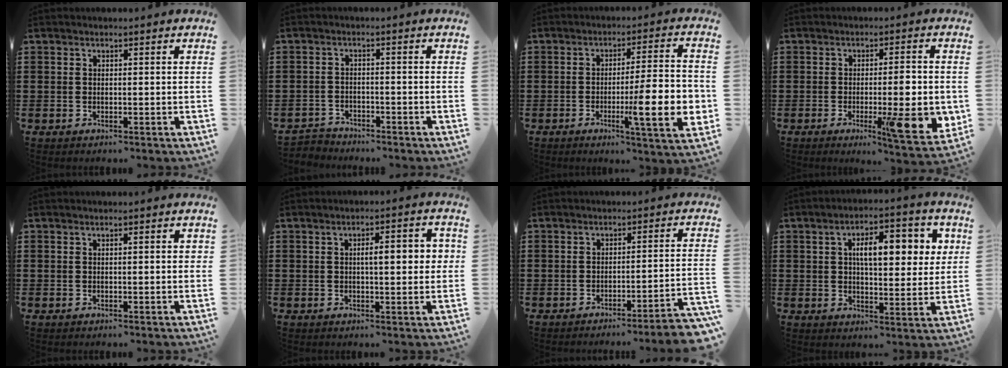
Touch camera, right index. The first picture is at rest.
{"total": 2.4, "force": [-2.3, 0.5, -0.2], "torque": [-0.004, 0.001, -0.052]}
{"total": 11.9, "force": [-2.7, 1.9, 11.4], "torque": [-0.177, -0.010, -0.046]}
{"total": 9.2, "force": [-1.6, 1.8, 8.9], "torque": [-0.128, -0.008, -0.023]}
{"total": 1.0, "force": [0.2, 0.1, 1.0], "torque": [-0.018, 0.001, 0.002]}
{"total": 4.9, "force": [0.7, 1.4, 4.6], "torque": [-0.071, 0.000, 0.005]}
{"total": 3.6, "force": [-2.9, -0.6, 2.0], "torque": [-0.035, -0.015, -0.060]}
{"total": 8.8, "force": [2.6, 3.6, 7.6], "torque": [-0.121, 0.000, 0.034]}